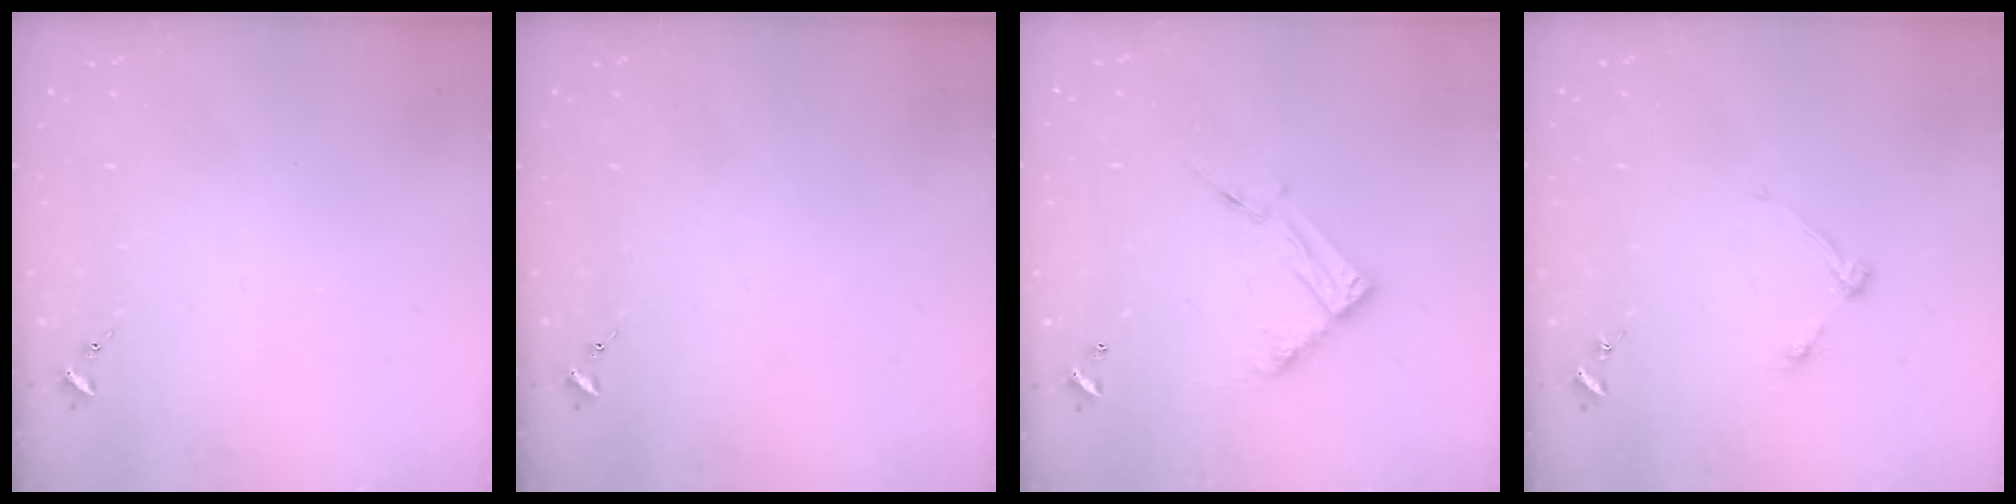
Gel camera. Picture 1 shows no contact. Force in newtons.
{"total": 0.0}
{"total": 11.2, "press": 11.2, "slide": 0.9}
{"total": 4.5, "press": 4.4, "slide": 0.6}